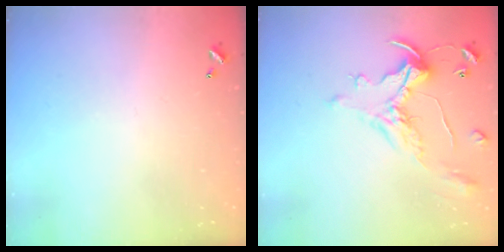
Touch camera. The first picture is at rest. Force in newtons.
{"total": 1.8, "press": 1.5, "slide": 1.1}